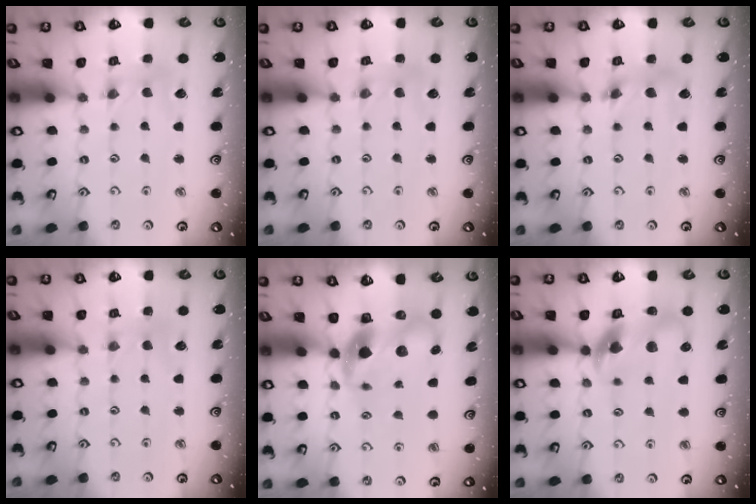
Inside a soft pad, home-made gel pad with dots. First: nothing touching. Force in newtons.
{"total": 1.6, "press": 1.6, "slide": 0.2}
{"total": 6.9, "press": 6.8, "slide": 0.8}
{"total": 1.8, "press": 1.7, "slide": 0.4}
{"total": 10.3, "press": 10.2, "slide": 1.9}
{"total": 12.3, "press": 12.2, "slide": 1.8}